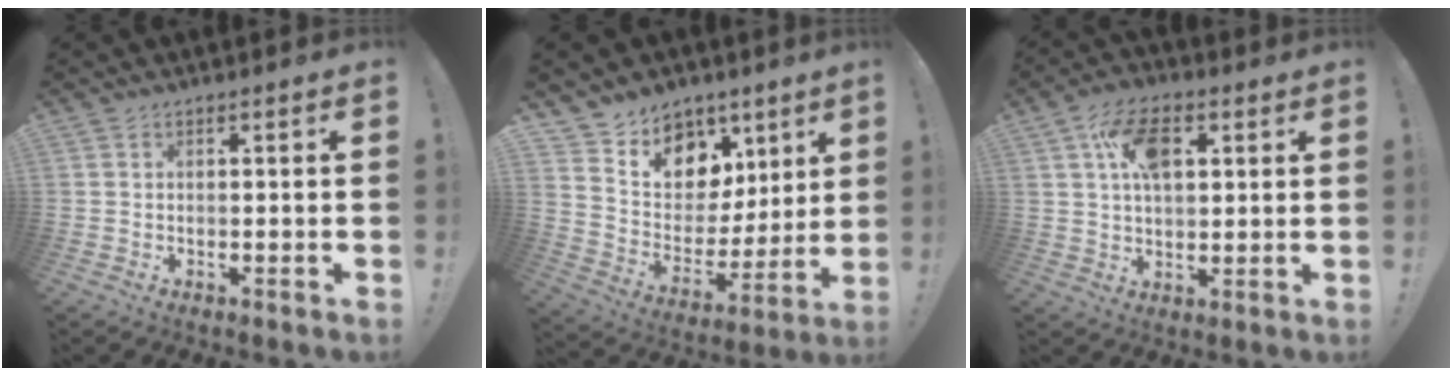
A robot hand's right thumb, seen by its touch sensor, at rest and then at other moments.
{"total": 10.5, "force": [6.9, 7.5, 2.5], "torque": [-0.051, -0.063, 0.139]}
{"total": 12.4, "force": [4.1, 7.3, 9.1], "torque": [-0.150, 0.011, 0.077]}